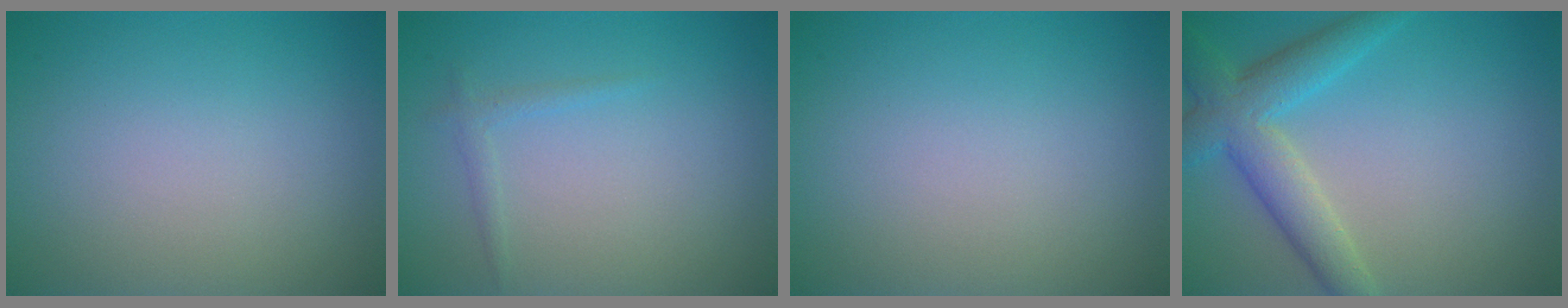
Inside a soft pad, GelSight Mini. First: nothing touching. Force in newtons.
{"total": 0.9, "press": 0.9, "slide": 0.1}
{"total": 0.0}
{"total": 5.2, "press": 5.2, "slide": 0.3}